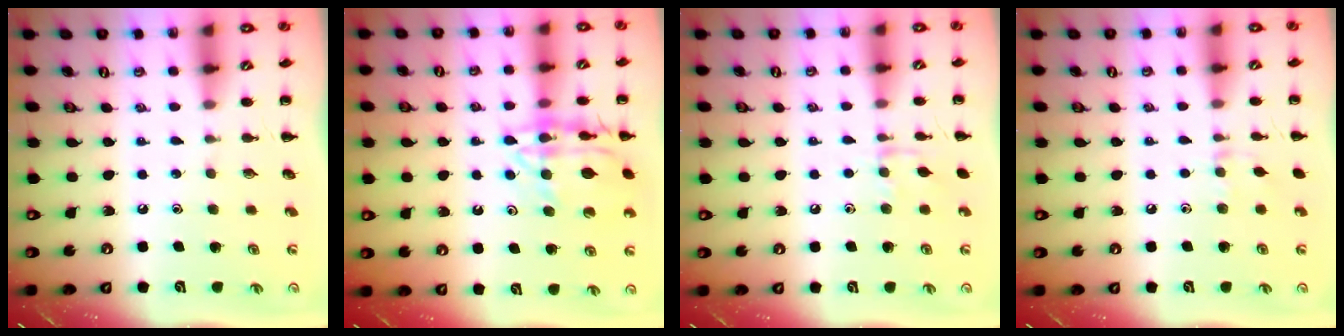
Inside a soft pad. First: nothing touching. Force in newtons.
{"total": 15.1, "press": 15.0, "slide": 1.4}
{"total": 6.3, "press": 6.2, "slide": 0.9}
{"total": 4.2, "press": 3.9, "slide": 1.5}